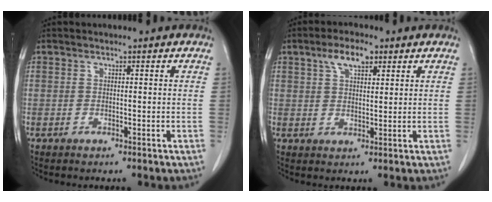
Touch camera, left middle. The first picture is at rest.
{"total": 4.9, "force": [2.8, 2.1, 3.5], "torque": [-0.069, 0.012, 0.051]}